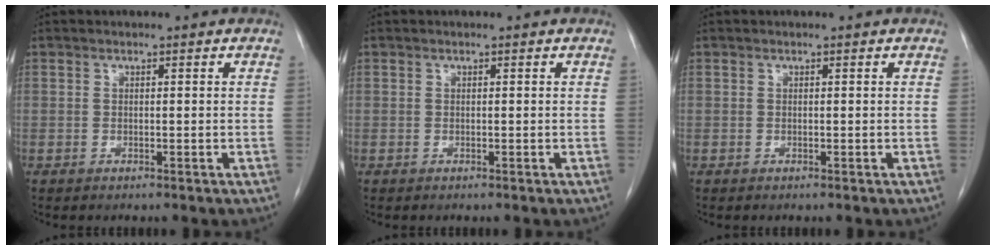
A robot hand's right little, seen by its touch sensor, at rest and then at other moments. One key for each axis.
{"total": 0.0}
{"total": 0.0}